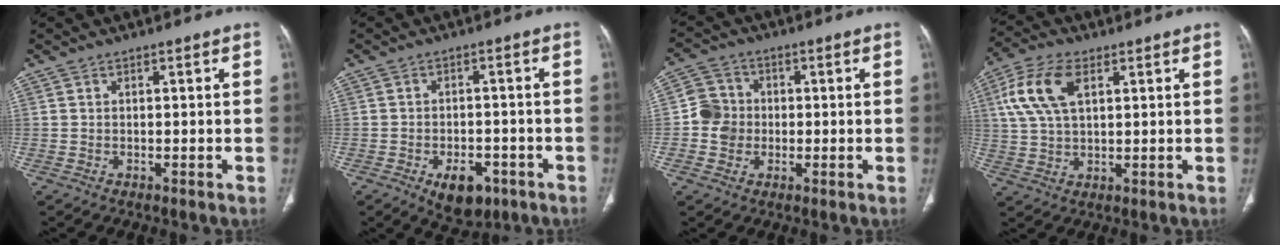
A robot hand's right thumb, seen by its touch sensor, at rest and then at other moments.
{"total": 7.8, "force": [-3.9, 4.6, 4.9], "torque": [-0.054, 0.013, -0.047]}
{"total": 6.2, "force": [-0.6, 5.9, 1.8], "torque": [-0.012, 0.013, -0.018]}
{"total": 10.8, "force": [3.8, 5.7, 8.4], "torque": [-0.180, 0.008, 0.073]}